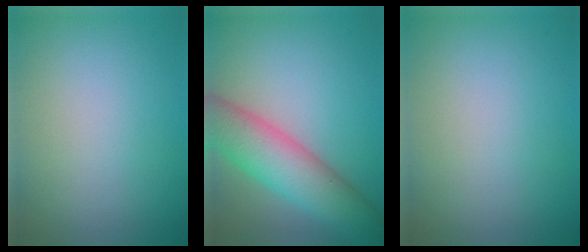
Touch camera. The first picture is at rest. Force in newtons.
{"total": 7.9, "press": 7.9, "slide": 0.3}
{"total": 0.0}